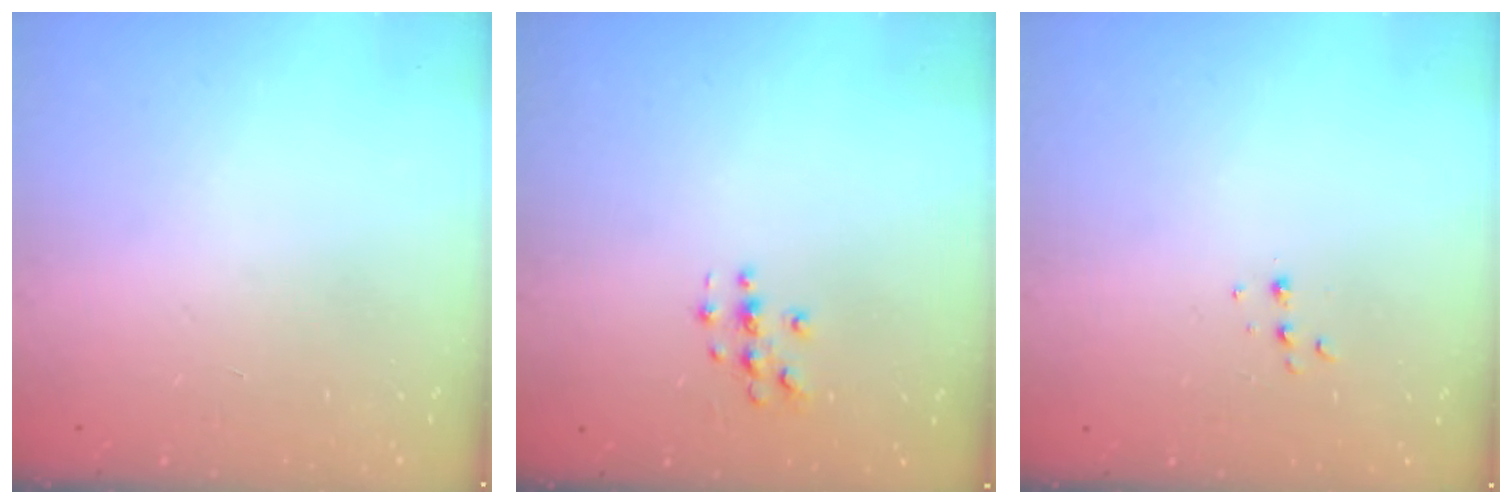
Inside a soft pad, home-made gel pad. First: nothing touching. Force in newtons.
{"total": 3.2, "press": 3.2, "slide": 0.2}
{"total": 4.7, "press": 4.6, "slide": 0.8}